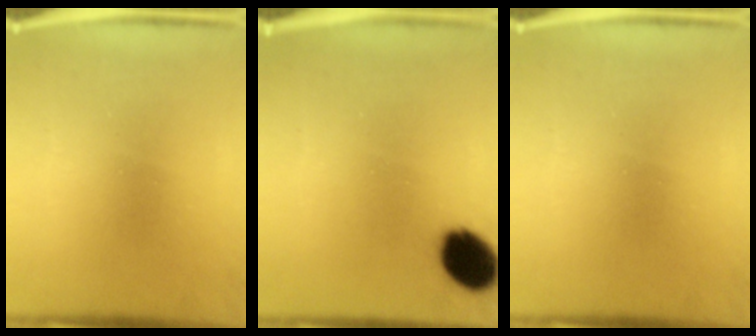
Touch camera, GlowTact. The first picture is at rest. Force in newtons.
{"total": 10.8}
{"total": 0.0}